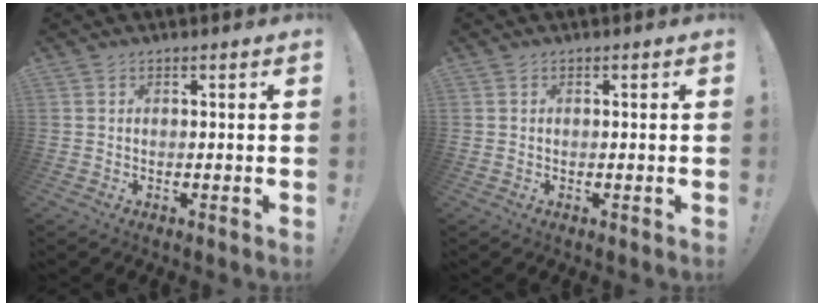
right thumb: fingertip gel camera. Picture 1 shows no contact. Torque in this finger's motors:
{"motor_torque": [0.09, -0.03, -0.08, 0.02, 0.01]}